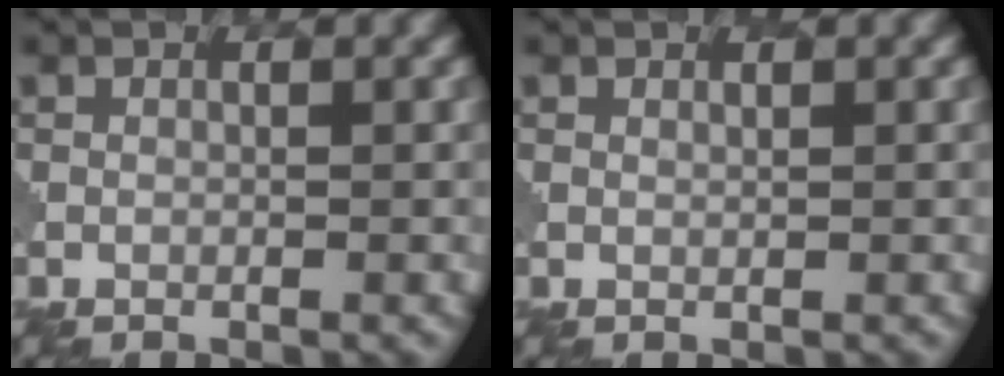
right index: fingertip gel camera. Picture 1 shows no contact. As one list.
[{"total": 0.5, "force": [0.5, 0.0, 0.2], "torque": [-0.001, -0.003, 0.010]}]